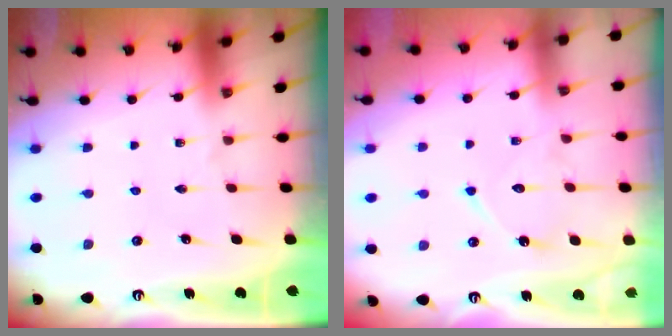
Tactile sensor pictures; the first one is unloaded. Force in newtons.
{"total": 10.2, "press": 10.2, "slide": 0.6}